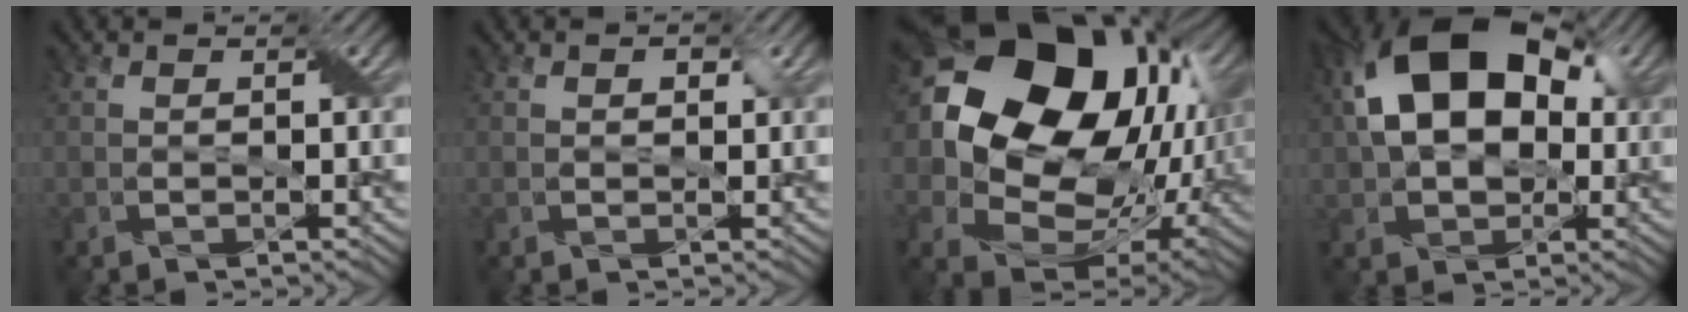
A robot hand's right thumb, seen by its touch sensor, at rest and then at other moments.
{"total": 0.8, "force": [0.3, 0.5, 0.5], "torque": [-0.006, -0.003, 0.005]}
{"total": 23.9, "force": [6.3, 18.4, 13.8], "torque": [-0.338, 0.012, 0.147]}
{"total": 16.5, "force": [3.5, 10.7, 12.0], "torque": [-0.202, 0.025, 0.053]}